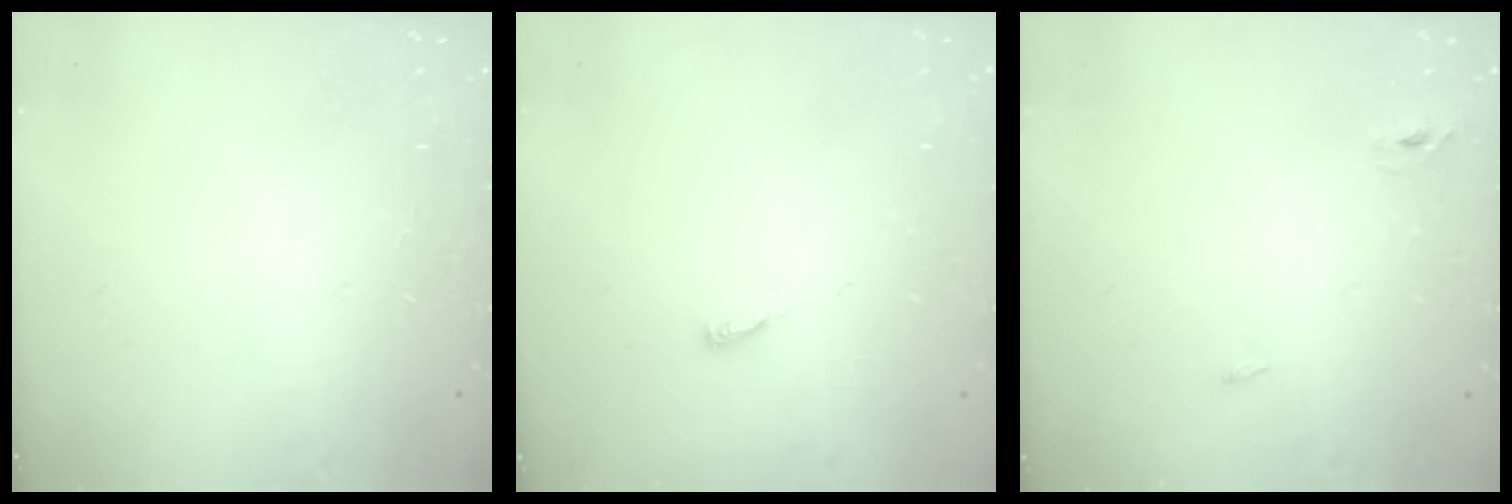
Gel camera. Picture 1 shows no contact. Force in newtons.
{"total": 2.9, "press": 2.9, "slide": 0.2}
{"total": 2.3, "press": 2.1, "slide": 1.0}